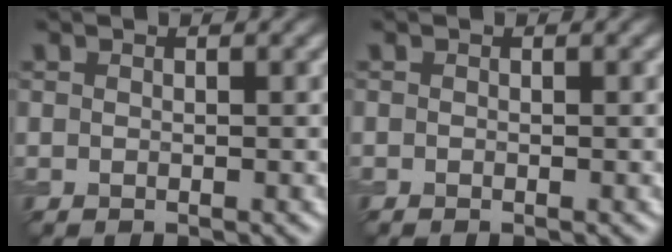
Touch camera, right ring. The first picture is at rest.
{"total": 0.0}